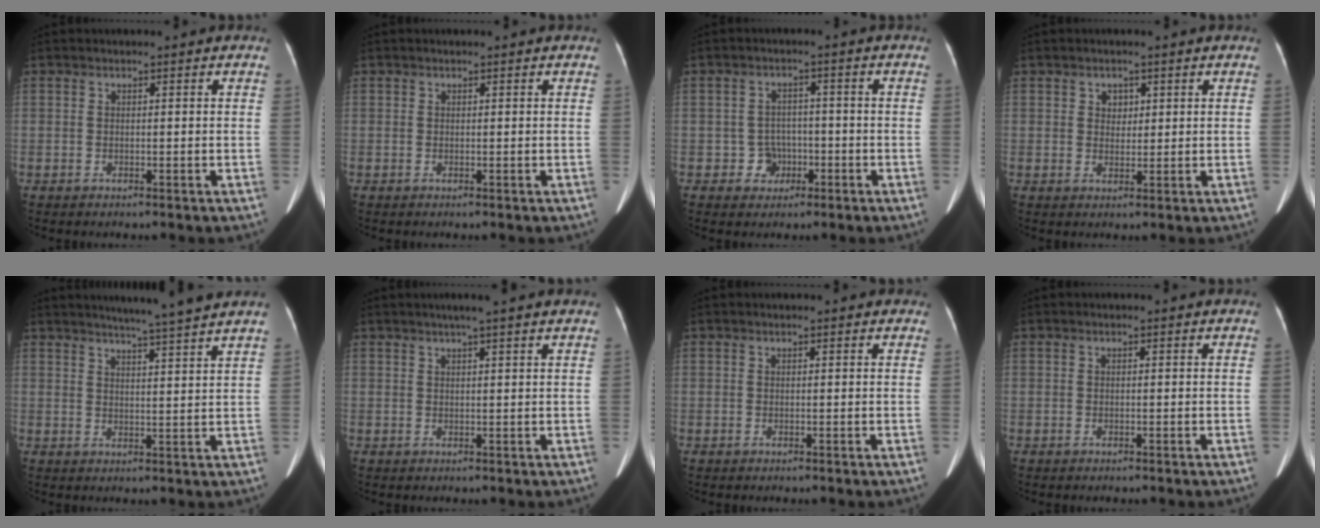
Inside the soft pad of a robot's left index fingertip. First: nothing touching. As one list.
[{"total": 0.0}, {"total": 3.4, "force": [-1.4, 3.1, 0.3], "torque": [0.003, 0.012, -0.020]}, {"total": 1.9, "force": [0.6, 1.6, 0.7], "torque": [-0.015, 0.001, 0.012]}, {"total": 9.7, "force": [8.5, -1.5, 4.4], "torque": [-0.070, -0.001, 0.106]}, {"total": 4.1, "force": [3.2, -0.6, 2.5], "torque": [-0.038, 0.017, 0.044]}, {"total": 2.1, "force": [1.8, 0.7, 0.9], "torque": [-0.012, 0.019, 0.013]}, {"total": 0.0}]